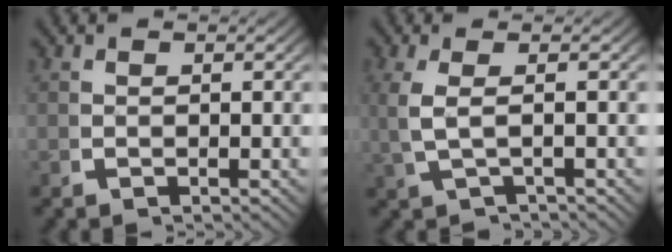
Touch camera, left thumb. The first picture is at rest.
{"total": 3.1, "force": [-0.8, 1.2, 2.7], "torque": [-0.083, -0.009, 0.006]}